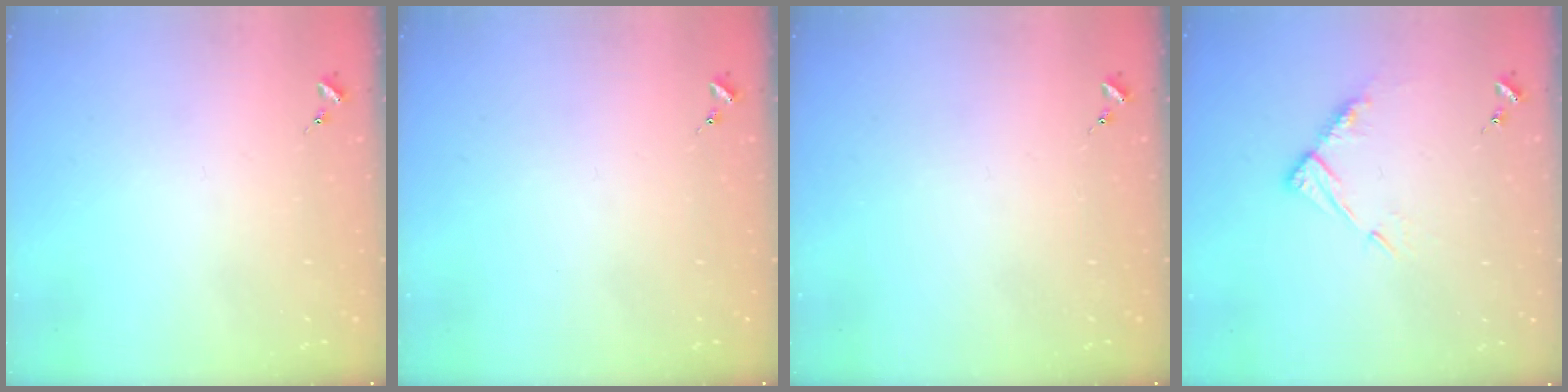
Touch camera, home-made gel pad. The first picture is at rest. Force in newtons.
{"total": 0.0}
{"total": 0.0}
{"total": 9.0, "press": 9.0, "slide": 0.8}